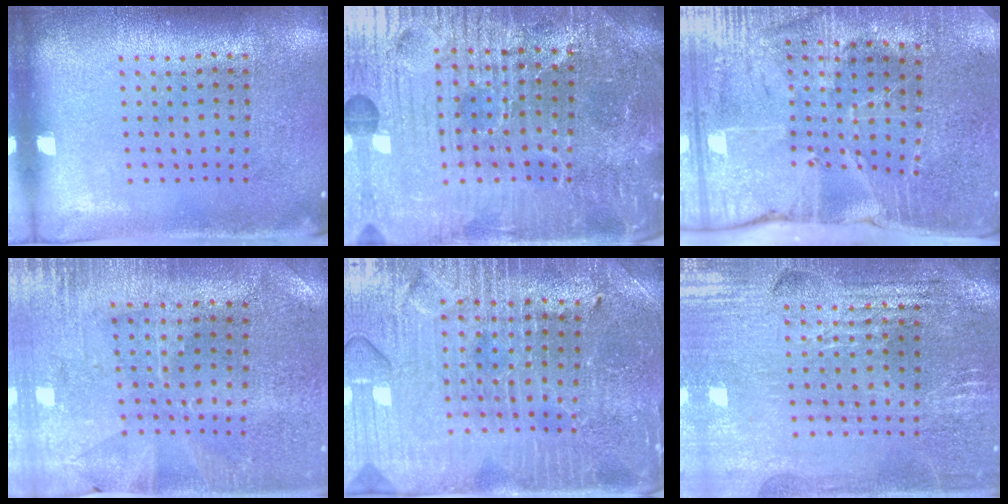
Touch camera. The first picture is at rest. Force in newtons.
{"total": 6.1, "press": 5.8, "slide": 2.0}
{"total": 3.8, "press": 3.6, "slide": 1.2}
{"total": 0.5, "press": 0.5, "slide": 0.3}
{"total": 3.8, "press": 3.7, "slide": 0.8}
{"total": 2.9, "press": 2.9, "slide": 0.5}